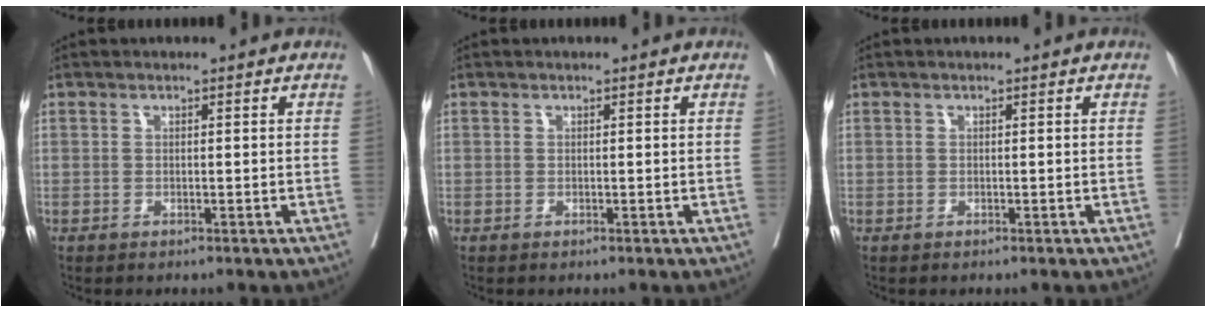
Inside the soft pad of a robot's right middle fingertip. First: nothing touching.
{"total": 0.0}
{"total": 0.0}